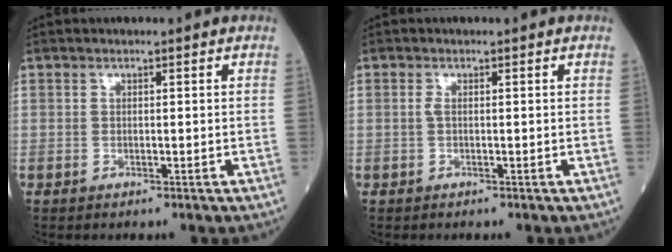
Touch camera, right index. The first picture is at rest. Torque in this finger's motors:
{"motor_torque": [0.17, 0.18, 0.08, 0.03]}